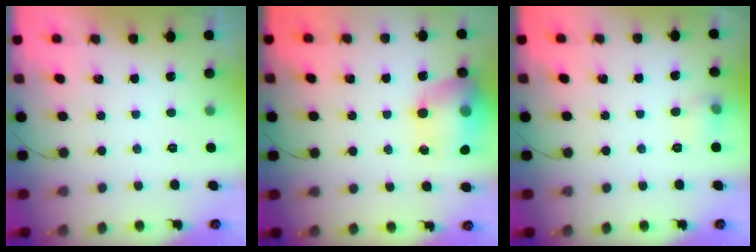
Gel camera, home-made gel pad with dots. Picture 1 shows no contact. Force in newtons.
{"total": 17.2, "press": 17.1, "slide": 1.2}
{"total": 6.3, "press": 6.1, "slide": 1.7}